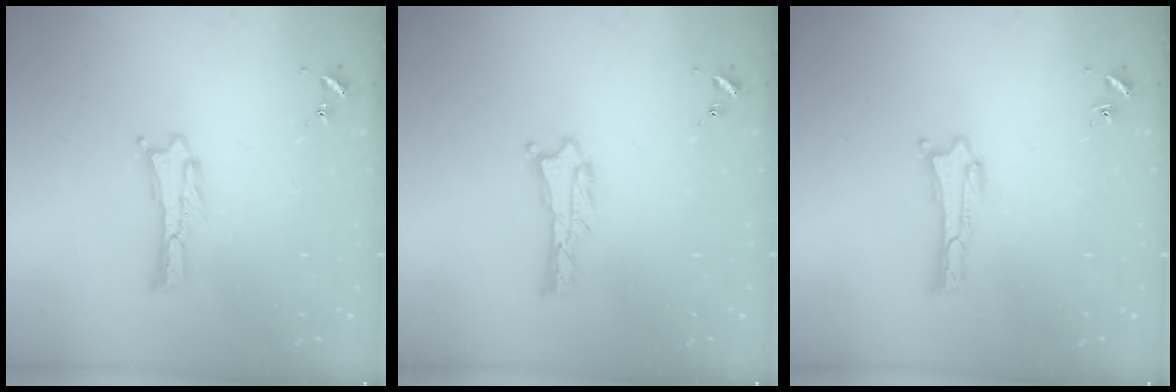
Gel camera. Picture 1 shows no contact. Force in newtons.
{"total": 0.9, "press": 0.8, "slide": 0.1}
{"total": 0.0}